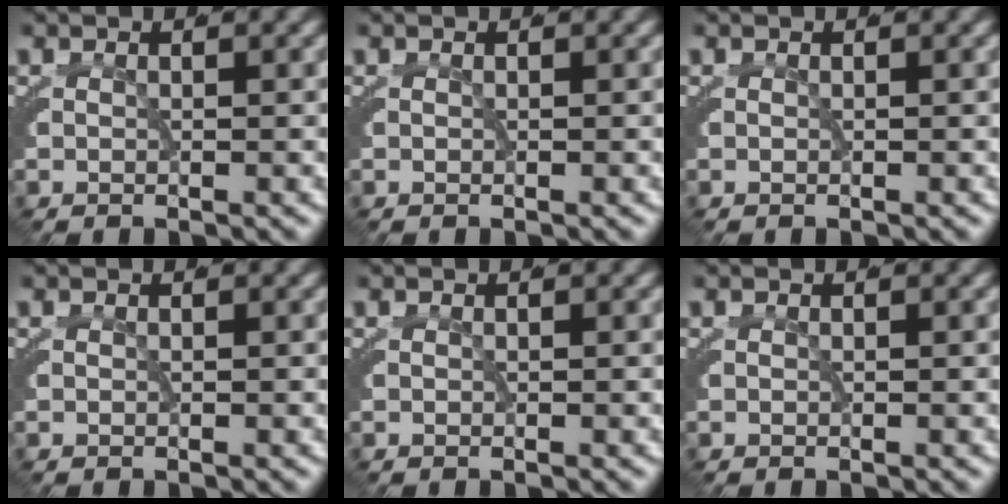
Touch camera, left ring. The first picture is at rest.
{"total": 0.0}
{"total": 0.0}
{"total": 0.0}
{"total": 0.0}
{"total": 0.0}